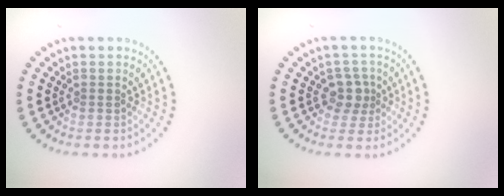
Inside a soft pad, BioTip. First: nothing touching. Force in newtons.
{"total": 2.0, "press": 1.6, "slide": 1.1}